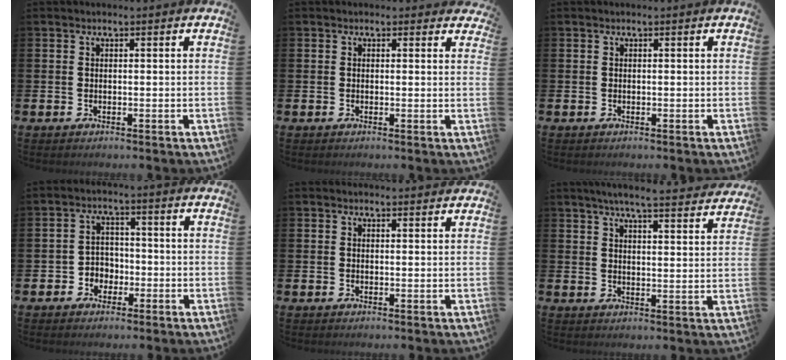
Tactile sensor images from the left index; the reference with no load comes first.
{"total": 0.6, "force": [0.4, 0.5, 0.1], "torque": [-0.001, 0.006, 0.007]}
{"total": 0.0}
{"total": 3.1, "force": [-1.5, 2.6, 0.6], "torque": [-0.028, 0.006, -0.035]}
{"total": 0.6, "force": [0.6, 0.1, 0.1], "torque": [0.007, -0.002, 0.009]}
{"total": 5.5, "force": [5.2, -0.2, 1.8], "torque": [-0.039, -0.031, 0.088]}